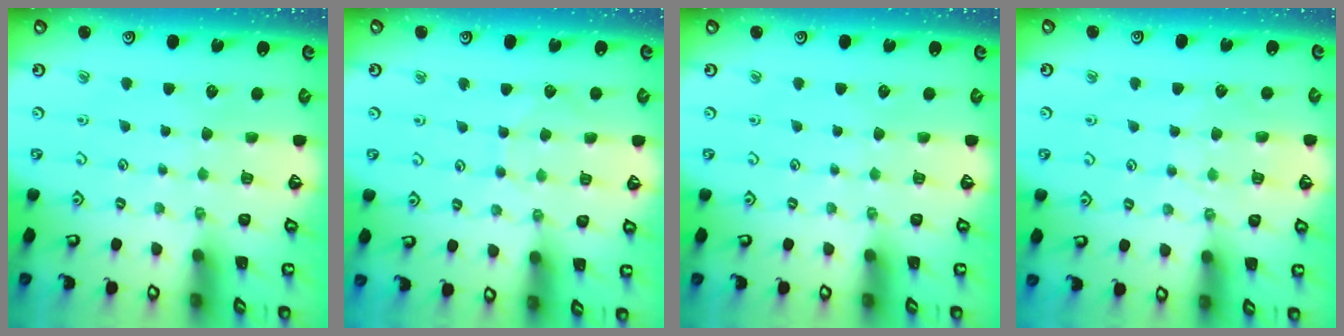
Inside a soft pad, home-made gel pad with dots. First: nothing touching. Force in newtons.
{"total": 4.5, "press": 4.4, "slide": 0.4}
{"total": 0.0}
{"total": 5.7, "press": 5.6, "slide": 0.8}